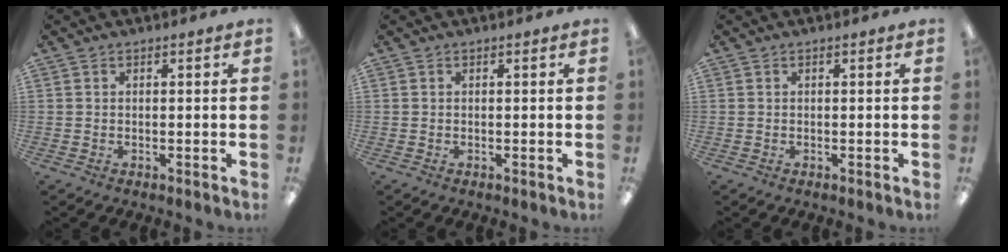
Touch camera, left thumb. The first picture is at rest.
{"total": 0.0}
{"total": 0.0}